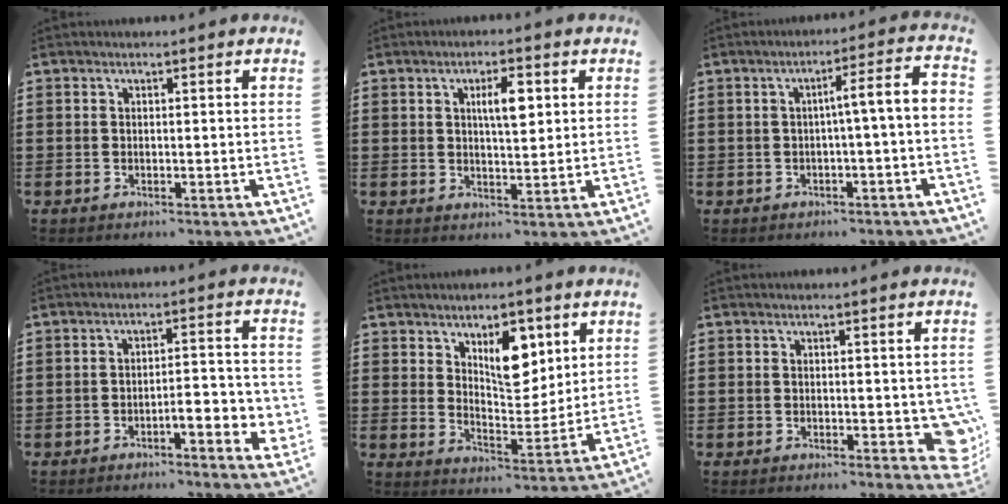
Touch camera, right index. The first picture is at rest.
{"total": 4.8, "force": [1.4, 1.5, 4.3], "torque": [-0.081, 0.007, 0.019]}
{"total": 5.0, "force": [-1.3, -0.1, 4.8], "torque": [-0.088, 0.000, -0.030]}
{"total": 4.9, "force": [-2.1, 1.5, 4.2], "torque": [-0.062, 0.000, -0.039]}
{"total": 8.7, "force": [4.6, 4.6, 5.9], "torque": [-0.083, -0.010, 0.074]}
{"total": 3.3, "force": [-0.1, 2.1, 2.6], "torque": [-0.024, -0.003, -0.005]}